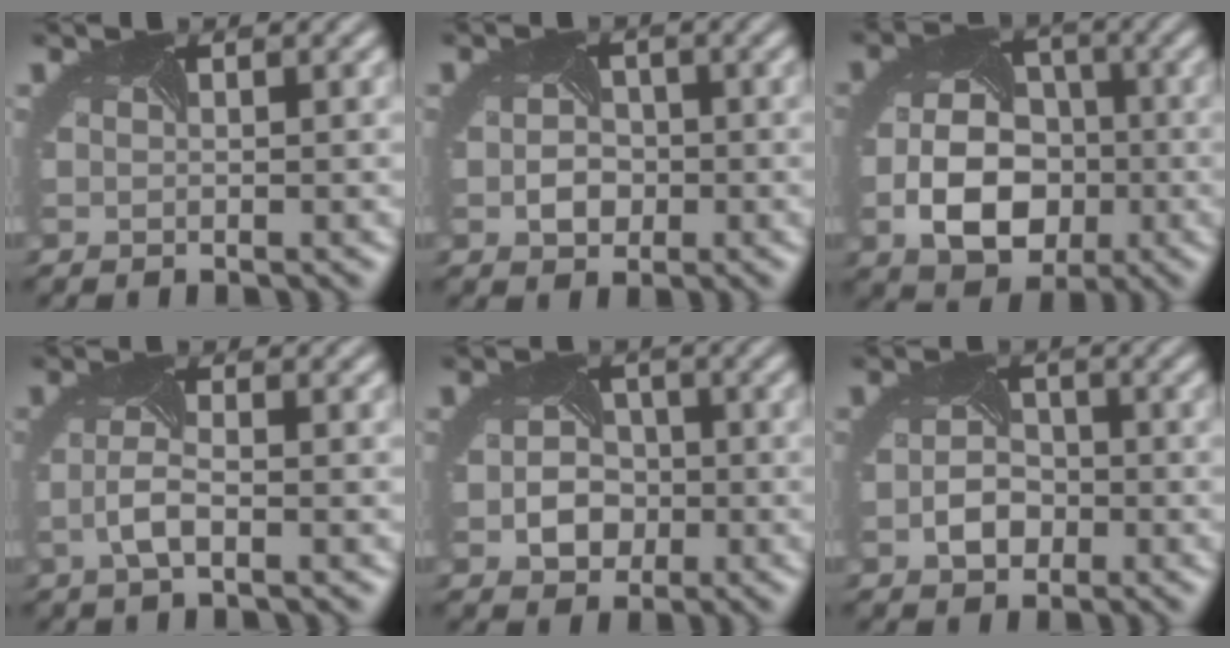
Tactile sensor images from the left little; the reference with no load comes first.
{"total": 2.6, "force": [-0.6, 2.1, 1.4], "torque": [-0.027, -0.004, -0.016]}
{"total": 7.6, "force": [-1.9, 5.6, 4.8], "torque": [-0.098, -0.019, -0.026]}
{"total": 2.4, "force": [-0.9, 0.7, 2.1], "torque": [-0.055, -0.004, -0.018]}
{"total": 3.7, "force": [-1.0, 3.0, 1.8], "torque": [-0.031, -0.005, -0.018]}
{"total": 2.8, "force": [-1.2, 2.0, 1.6], "torque": [-0.032, -0.003, -0.025]}